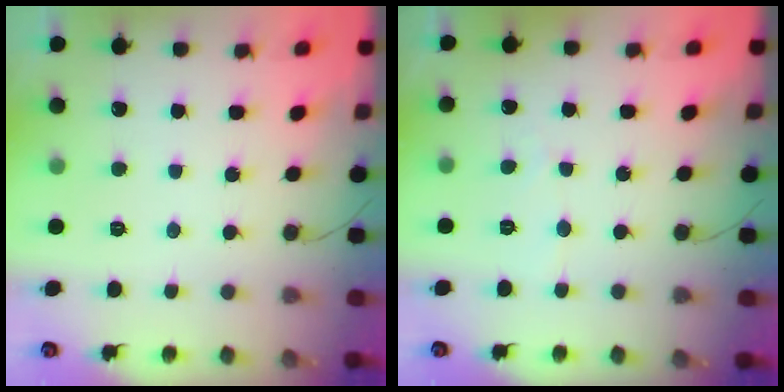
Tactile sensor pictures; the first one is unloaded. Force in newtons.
{"total": 2.3, "press": 2.3, "slide": 0.2}